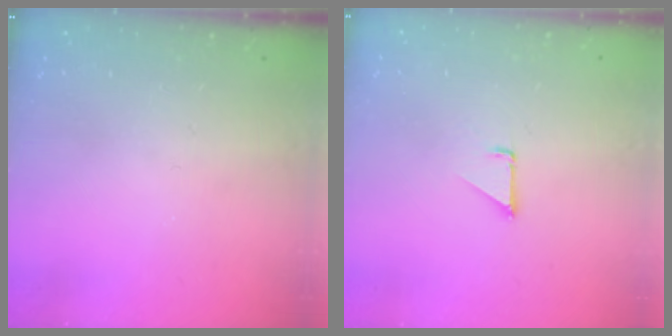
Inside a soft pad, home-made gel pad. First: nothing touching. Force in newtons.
{"total": 1.1, "press": 1.1, "slide": 0.1}